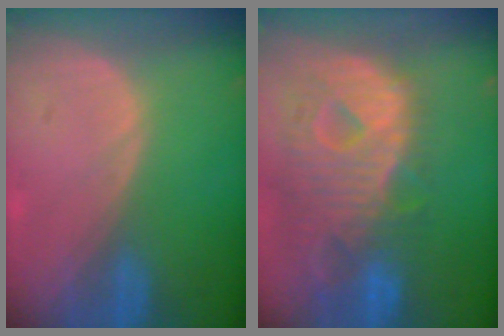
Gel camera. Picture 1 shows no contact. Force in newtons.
{"total": 12.8, "press": 11.0, "slide": 6.6}